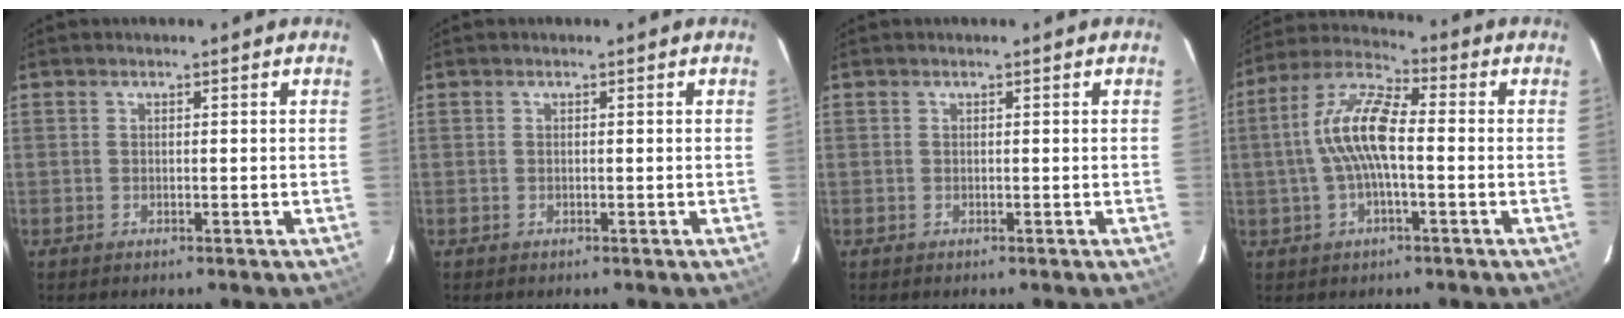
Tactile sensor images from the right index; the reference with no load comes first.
{"total": 0.0}
{"total": 0.0}
{"total": 11.2, "force": [-0.5, 3.5, 10.6], "torque": [-0.215, 0.017, -0.015]}